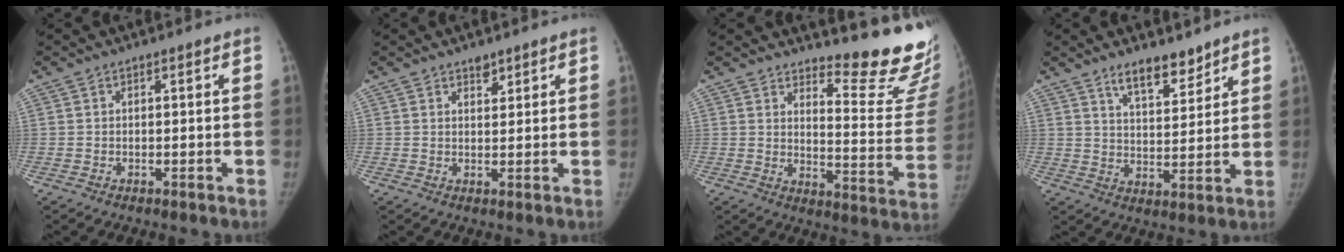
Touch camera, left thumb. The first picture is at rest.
{"total": 2.1, "force": [1.7, 1.1, 0.8], "torque": [0.000, -0.011, 0.025]}
{"total": 17.6, "force": [15.6, 3.1, 7.5], "torque": [-0.057, -0.189, 0.187]}
{"total": 8.0, "force": [6.2, 3.0, 4.1], "torque": [-0.039, -0.048, 0.106]}